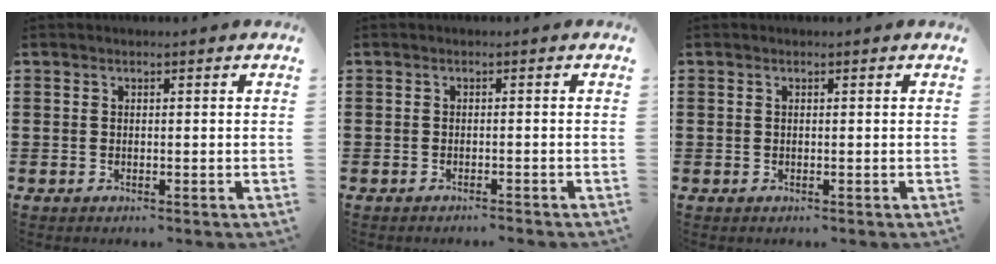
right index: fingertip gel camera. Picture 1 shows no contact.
{"total": 0.8, "force": [-0.7, -0.2, 0.2], "torque": [-0.007, -0.004, -0.014]}
{"total": 0.0}